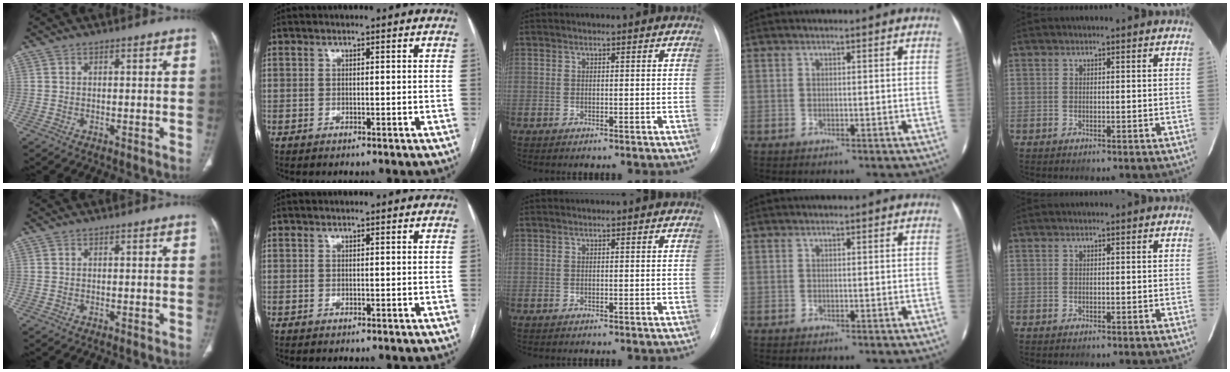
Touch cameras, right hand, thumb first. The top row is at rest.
{}